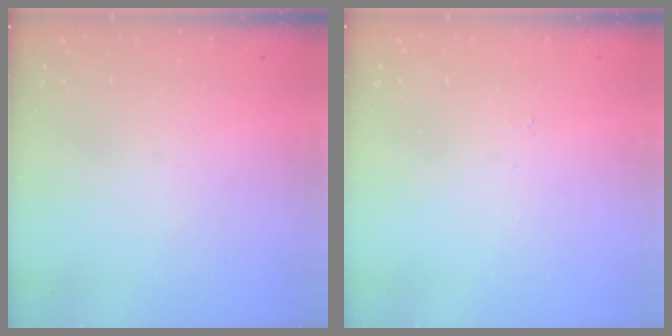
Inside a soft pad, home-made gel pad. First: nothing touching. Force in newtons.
{"total": 3.1, "press": 3.1, "slide": 0.4}